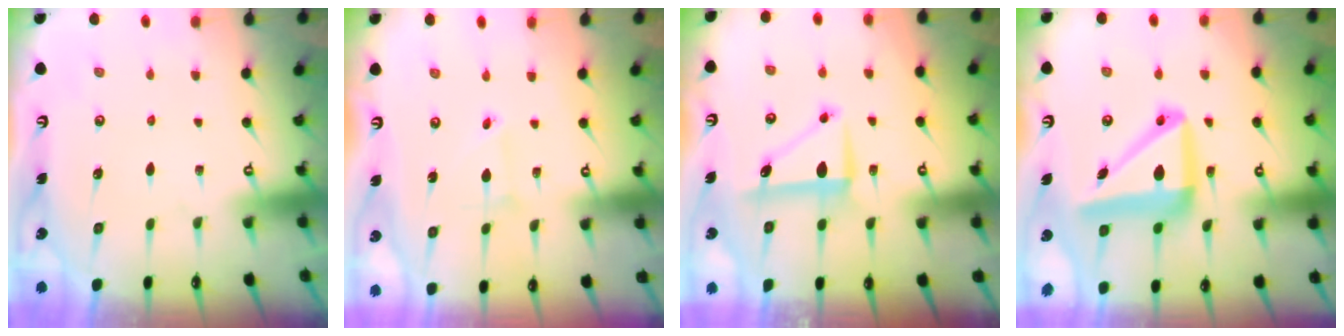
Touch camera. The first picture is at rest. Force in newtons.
{"total": 2.1, "press": 2.1, "slide": 0.2}
{"total": 8.3, "press": 8.3, "slide": 0.4}
{"total": 16.0, "press": 15.8, "slide": 2.8}